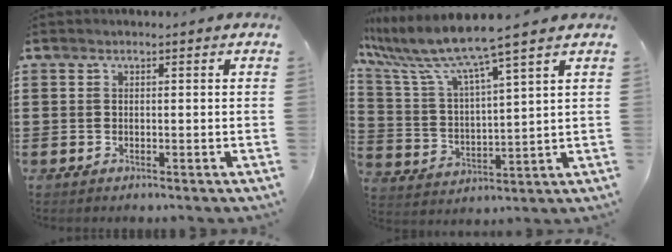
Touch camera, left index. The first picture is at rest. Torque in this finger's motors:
{"motor_torque": [2.14, 0.00, 1.05, 0.21]}